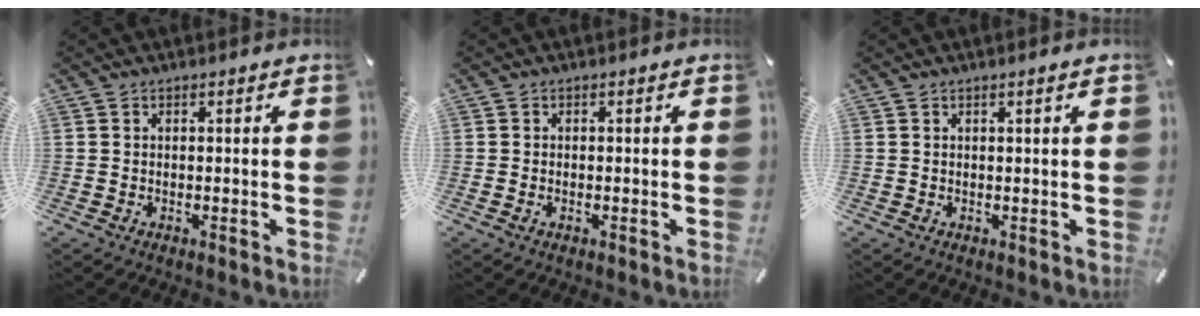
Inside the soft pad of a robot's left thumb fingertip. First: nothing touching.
{"total": 0.9, "force": [-0.3, 0.2, 0.8], "torque": [-0.014, -0.001, -0.005]}
{"total": 1.2, "force": [0.3, -0.1, 1.1], "torque": [-0.018, -0.002, 0.006]}